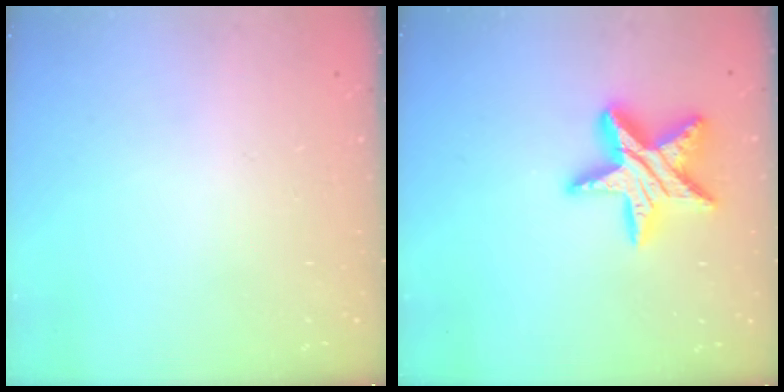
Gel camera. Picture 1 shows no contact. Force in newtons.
{"total": 16.3, "press": 16.3, "slide": 0.9}